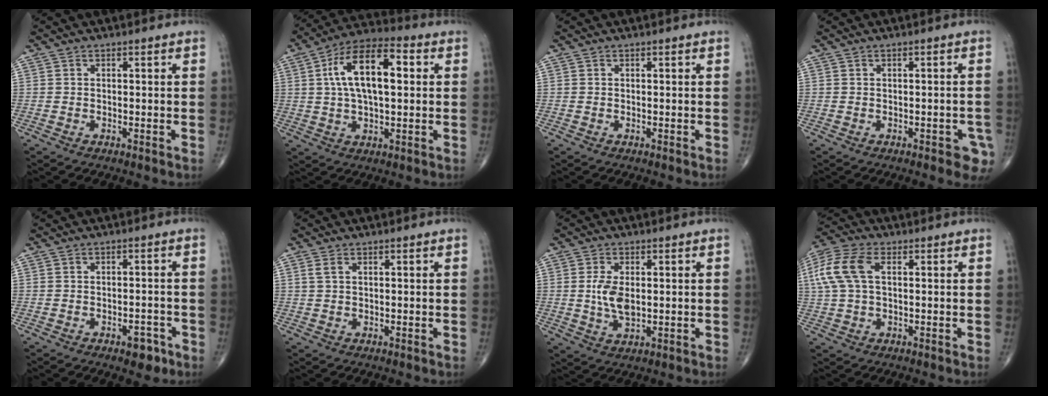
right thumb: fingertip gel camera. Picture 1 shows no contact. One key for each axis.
{"total": 14.9, "fx": 2.7, "fy": 6.9, "fz": 12.9, "tx": -0.225, "ty": 0.022, "tz": 0.041}
{"total": 0.0}
{"total": 4.2, "fx": -2.0, "fy": 1.7, "fz": 3.3, "tx": -0.021, "ty": 0.002, "tz": -0.022}
{"total": 3.9, "fx": -2.2, "fy": 1.9, "fz": 2.5, "tx": -0.020, "ty": 0.012, "tz": -0.027}
{"total": 1.4, "fx": 0.6, "fy": 0.7, "fz": 1.0, "tx": -0.029, "ty": 0.010, "tz": 0.017}
{"total": 5.7, "fx": 0.4, "fy": 3.0, "fz": 4.9, "tx": -0.099, "ty": -0.007, "tz": 0.010}
{"total": 10.7, "fx": 2.5, "fy": 5.9, "fz": 8.6, "tx": -0.209, "ty": 0.025, "tz": 0.049}